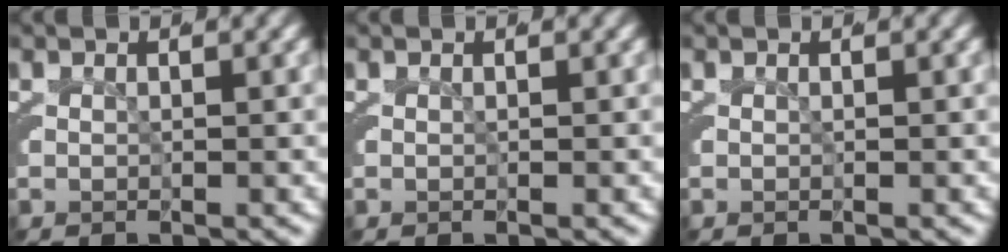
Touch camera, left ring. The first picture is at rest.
{"total": 0.0}
{"total": 0.0}